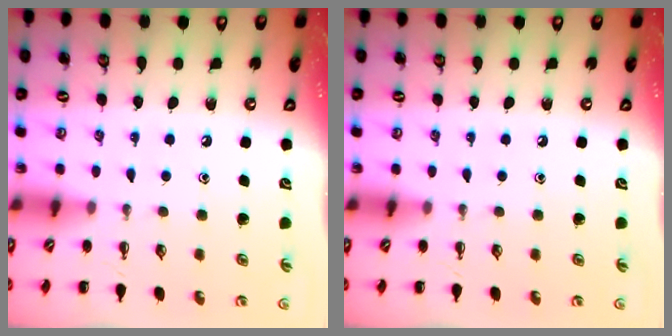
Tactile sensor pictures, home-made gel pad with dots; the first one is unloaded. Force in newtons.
{"total": 0.0}